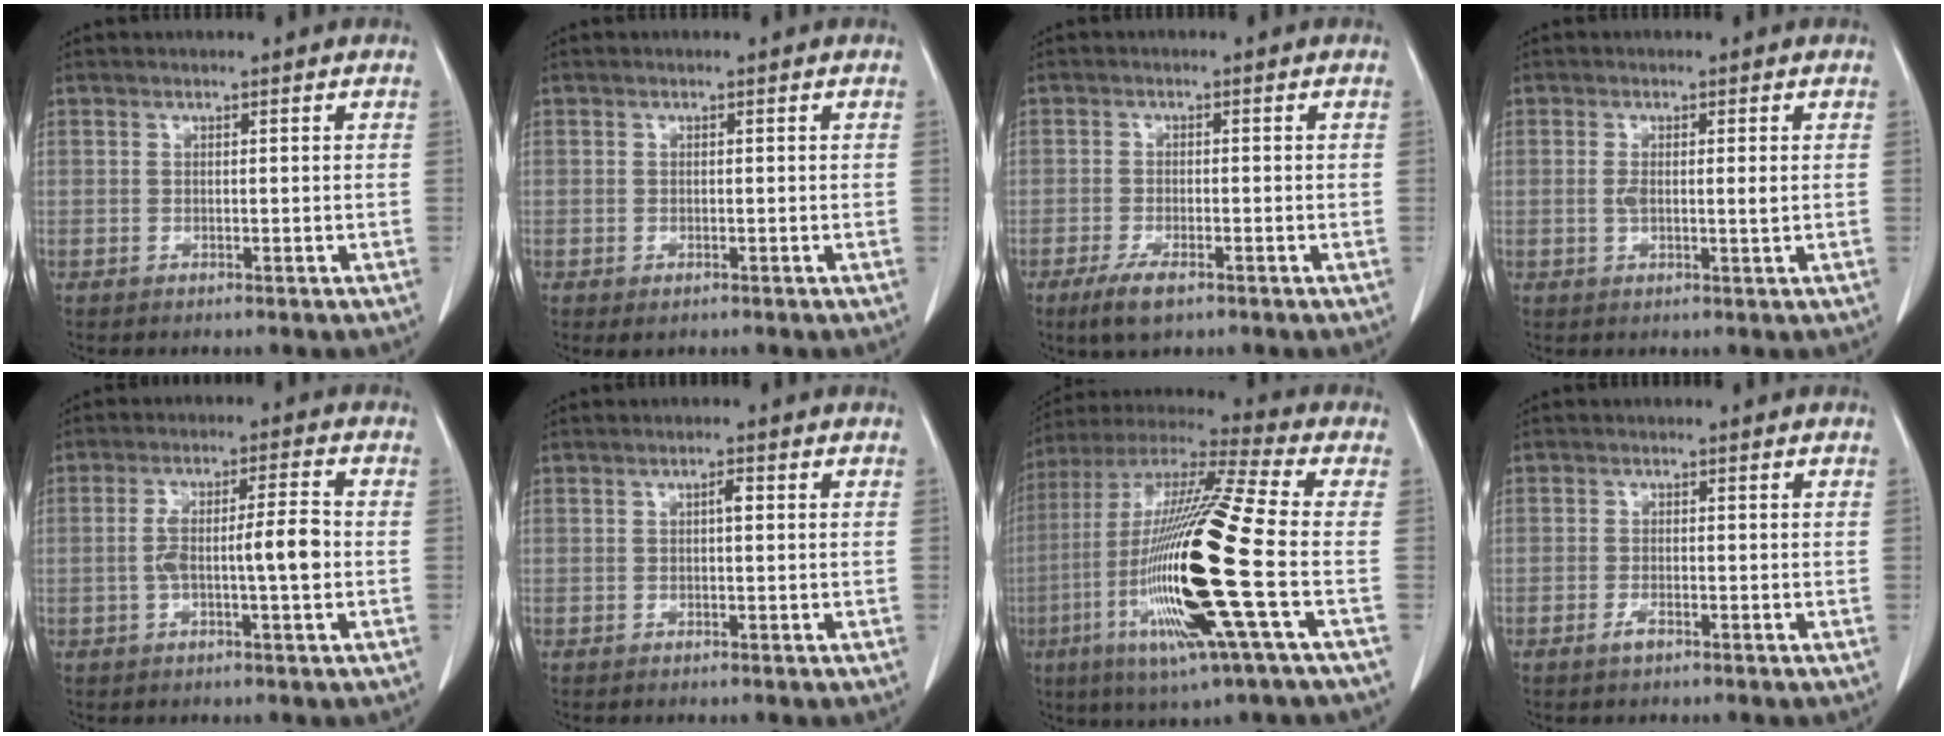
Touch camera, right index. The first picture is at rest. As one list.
[{"total": 1.0, "force": [-0.5, 0.6, 0.6], "torque": [-0.011, -0.001, -0.001]}, {"total": 4.4, "force": [-2.7, 1.2, 3.2], "torque": [-0.069, -0.007, -0.045]}, {"total": 2.7, "force": [0.1, 0.6, 2.6], "torque": [-0.051, -0.001, 0.003]}, {"total": 7.2, "force": [-1.1, 0.7, 7.1], "torque": [-0.134, 0.016, -0.018]}, {"total": 1.3, "force": [0.2, 0.3, 1.2], "torque": [-0.019, 0.004, 0.003]}, {"total": 23.3, "force": [-5.6, 0.4, 22.6], "torque": [-0.468, -0.028, -0.116]}, {"total": 1.5, "force": [-1.0, 0.4, 1.1], "torque": [-0.025, -0.001, -0.018]}]